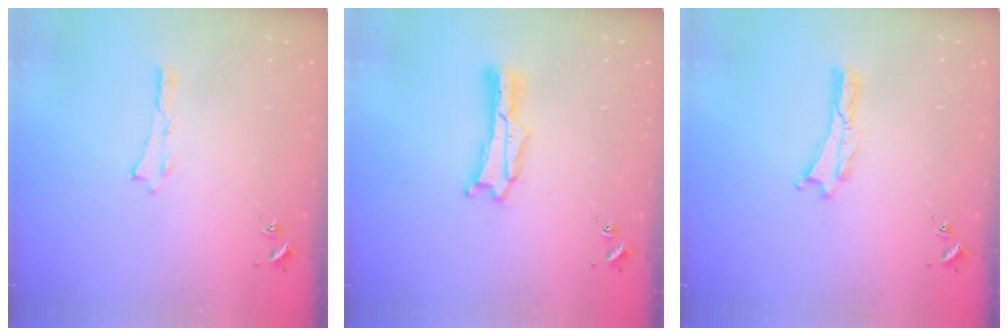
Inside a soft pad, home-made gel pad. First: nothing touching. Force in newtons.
{"total": 1.7, "press": 1.7, "slide": 0.3}
{"total": 0.0}